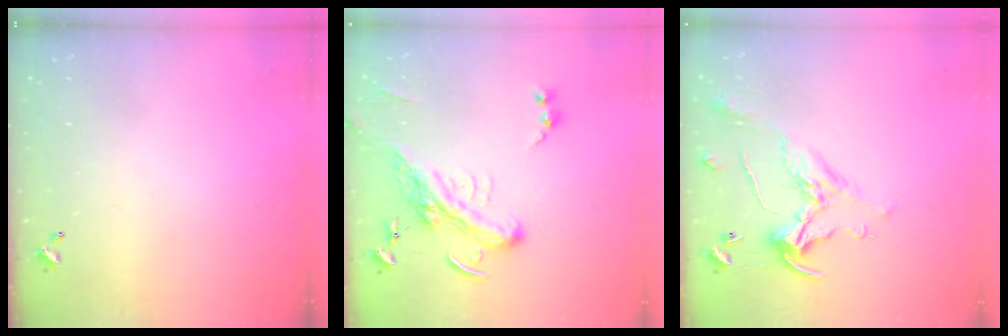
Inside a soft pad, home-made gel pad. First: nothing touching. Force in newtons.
{"total": 3.1, "press": 2.7, "slide": 1.6}
{"total": 1.1, "press": 0.8, "slide": 0.8}